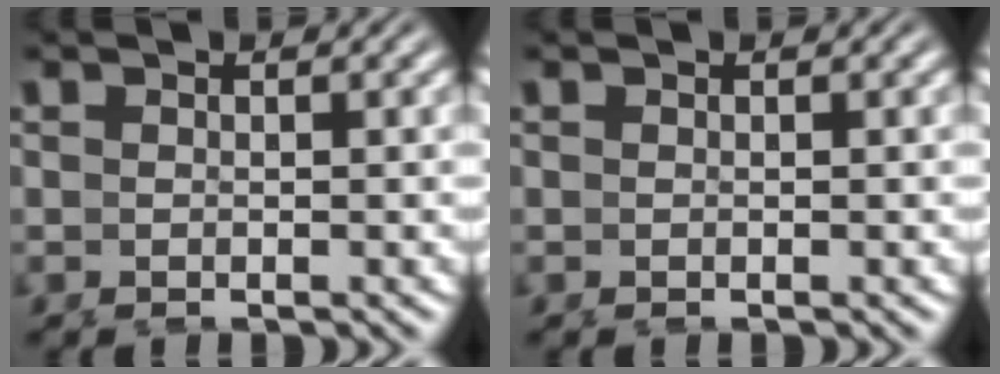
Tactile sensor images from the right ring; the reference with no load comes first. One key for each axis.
{"total": 0.0}